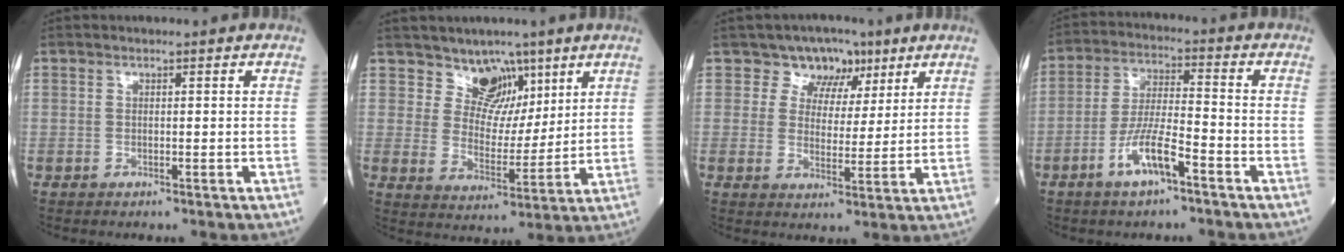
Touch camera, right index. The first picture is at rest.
{"total": 6.7, "force": [4.9, 4.4, 1.1], "torque": [-0.009, -0.004, 0.087]}
{"total": 6.1, "force": [3.8, 4.7, 1.1], "torque": [-0.001, 0.008, 0.057]}
{"total": 7.8, "force": [-4.3, 1.4, 6.3], "torque": [-0.125, 0.001, -0.081]}